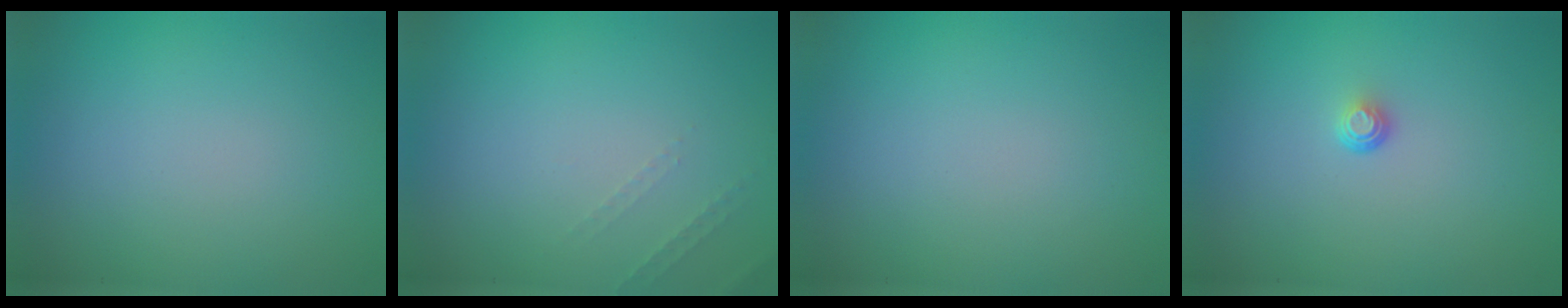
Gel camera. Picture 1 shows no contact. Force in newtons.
{"total": 0.9, "press": 0.9, "slide": 0.3}
{"total": 0.0}
{"total": 0.9, "press": 0.5, "slide": 0.7}